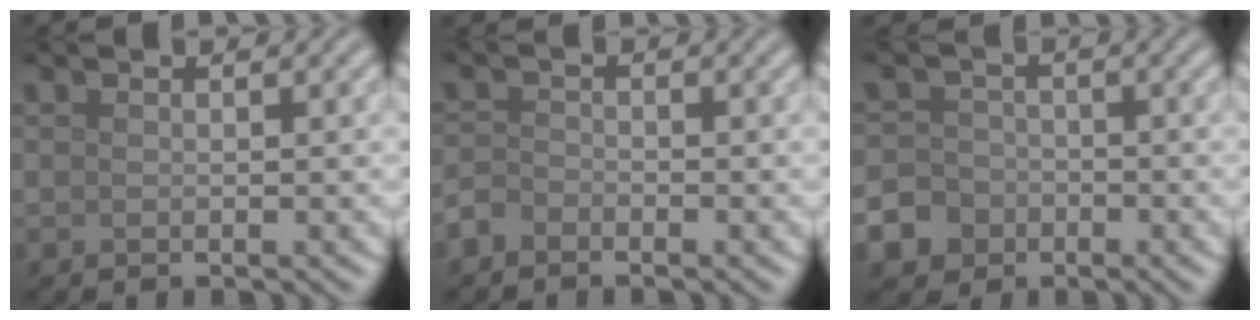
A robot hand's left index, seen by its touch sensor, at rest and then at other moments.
{"total": 1.5, "force": [-1.2, 0.7, 0.3], "torque": [-0.005, 0.003, -0.031]}
{"total": 7.4, "force": [-3.9, 6.1, 1.5], "torque": [-0.034, -0.025, -0.087]}